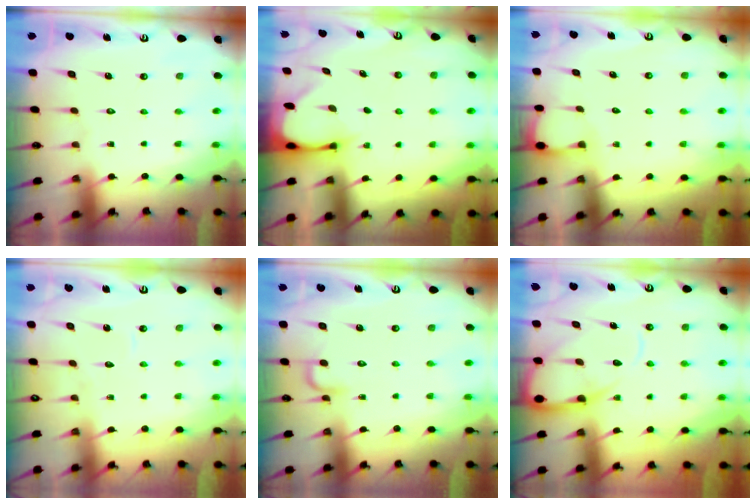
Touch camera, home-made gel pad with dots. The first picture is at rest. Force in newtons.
{"total": 2.4, "press": 2.4, "slide": 0.3}
{"total": 2.5, "press": 2.4, "slide": 0.4}
{"total": 2.7, "press": 2.7, "slide": 0.2}
{"total": 5.0, "press": 5.0, "slide": 0.5}
{"total": 10.7, "press": 10.7, "slide": 1.0}